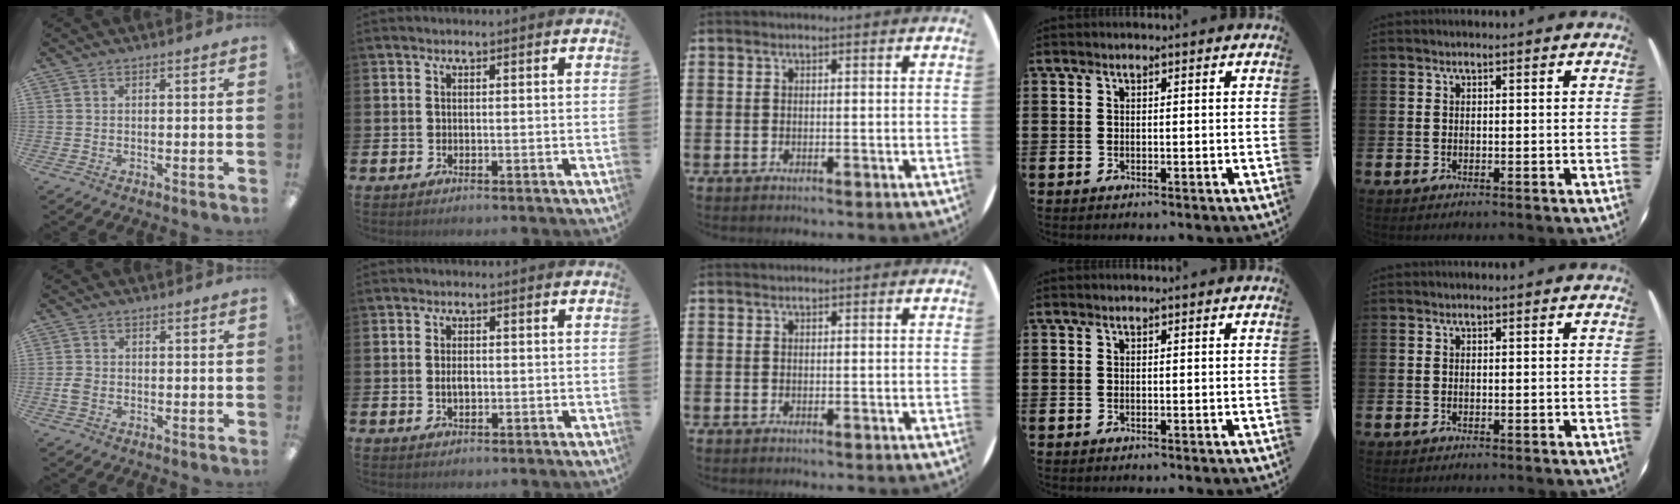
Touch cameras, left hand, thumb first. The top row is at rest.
{"thumb": {"total": 2.5, "force": [-0.6, 1.8, 1.6], "torque": [-0.027, 0.006, -0.011]}, "index": {"total": 1.6, "force": [-0.1, 0.8, 1.3], "torque": [-0.023, 0.003, -0.003]}}